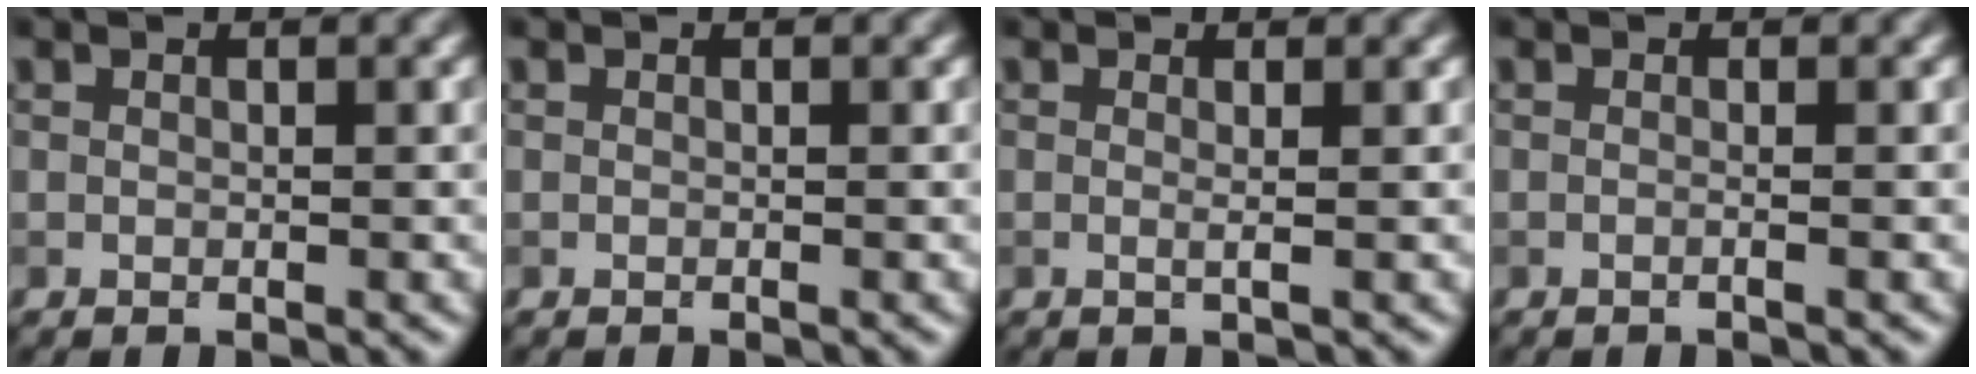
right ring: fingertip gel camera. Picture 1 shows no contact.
{"total": 0.0}
{"total": 1.0, "force": [0.2, 0.3, 1.0], "torque": [-0.013, -0.007, -0.011]}
{"total": 1.2, "force": [0.1, 0.6, 1.0], "torque": [0.006, -0.012, -0.022]}